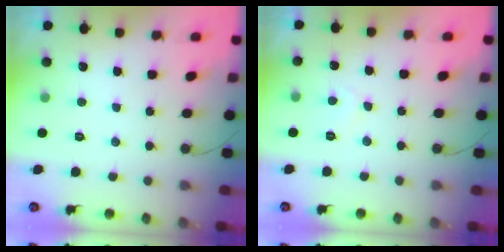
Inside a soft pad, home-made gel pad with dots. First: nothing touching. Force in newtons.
{"total": 3.5, "press": 3.4, "slide": 0.6}